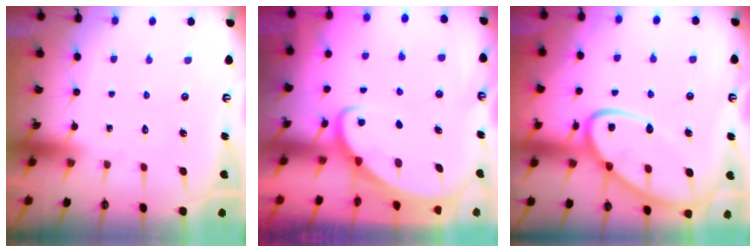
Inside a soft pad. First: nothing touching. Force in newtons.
{"total": 2.1, "press": 2.1, "slide": 0.2}
{"total": 13.3, "press": 13.2, "slide": 1.1}